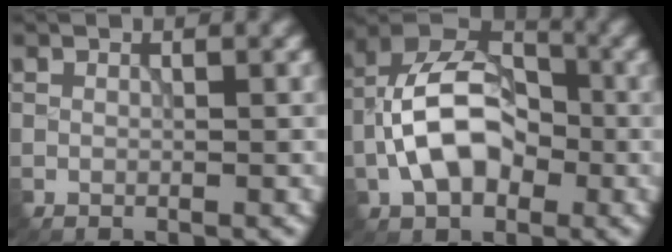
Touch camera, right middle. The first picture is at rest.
{"total": 8.8, "force": [-1.9, 5.5, 6.6], "torque": [-0.124, 0.019, -0.040]}